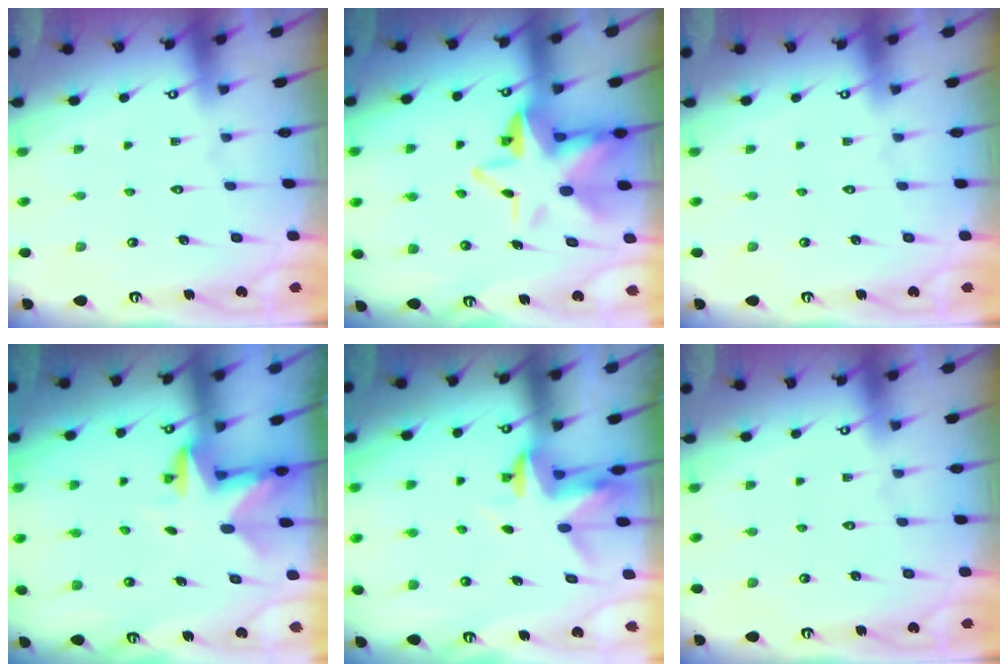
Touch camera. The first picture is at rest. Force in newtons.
{"total": 12.7, "press": 12.6, "slide": 1.9}
{"total": 0.0}
{"total": 3.2, "press": 3.2, "slide": 0.2}
{"total": 3.2, "press": 3.2, "slide": 0.3}
{"total": 0.0}